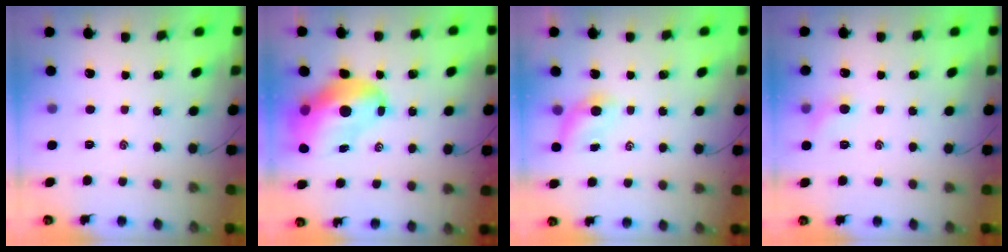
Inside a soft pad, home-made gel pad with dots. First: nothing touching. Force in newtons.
{"total": 15.1, "press": 14.5, "slide": 3.9}
{"total": 4.1, "press": 4.1, "slide": 0.8}
{"total": 5.5, "press": 5.2, "slide": 1.7}